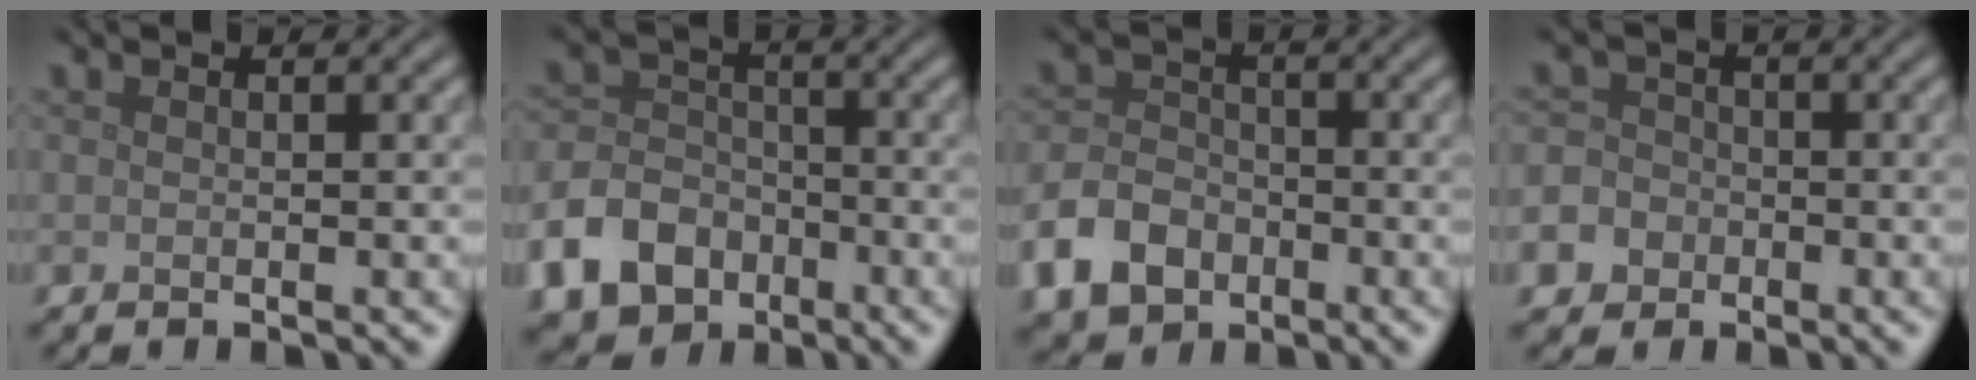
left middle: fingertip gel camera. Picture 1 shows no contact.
{"total": 8.8, "force": [-4.9, 6.5, 3.2], "torque": [-0.060, -0.015, -0.106]}
{"total": 5.4, "force": [-2.8, 3.9, 2.5], "torque": [-0.057, 0.000, -0.063]}
{"total": 5.8, "force": [-2.9, 4.9, 1.0], "torque": [-0.020, -0.008, -0.068]}